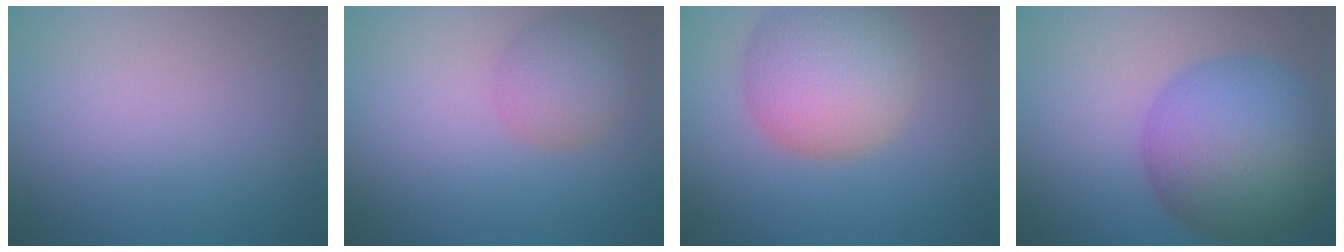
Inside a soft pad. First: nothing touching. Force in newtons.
{"total": 2.8, "press": 2.8, "slide": 0.1}
{"total": 8.5, "press": 8.4, "slide": 0.5}
{"total": 12.7, "press": 12.7, "slide": 0.2}